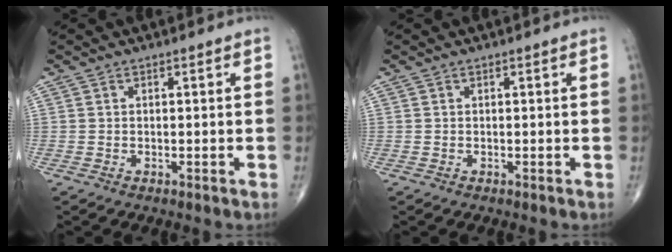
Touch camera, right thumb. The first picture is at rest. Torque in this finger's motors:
{"motor_torque": [0.00, 0.00, 0.00, 0.00, 0.00]}